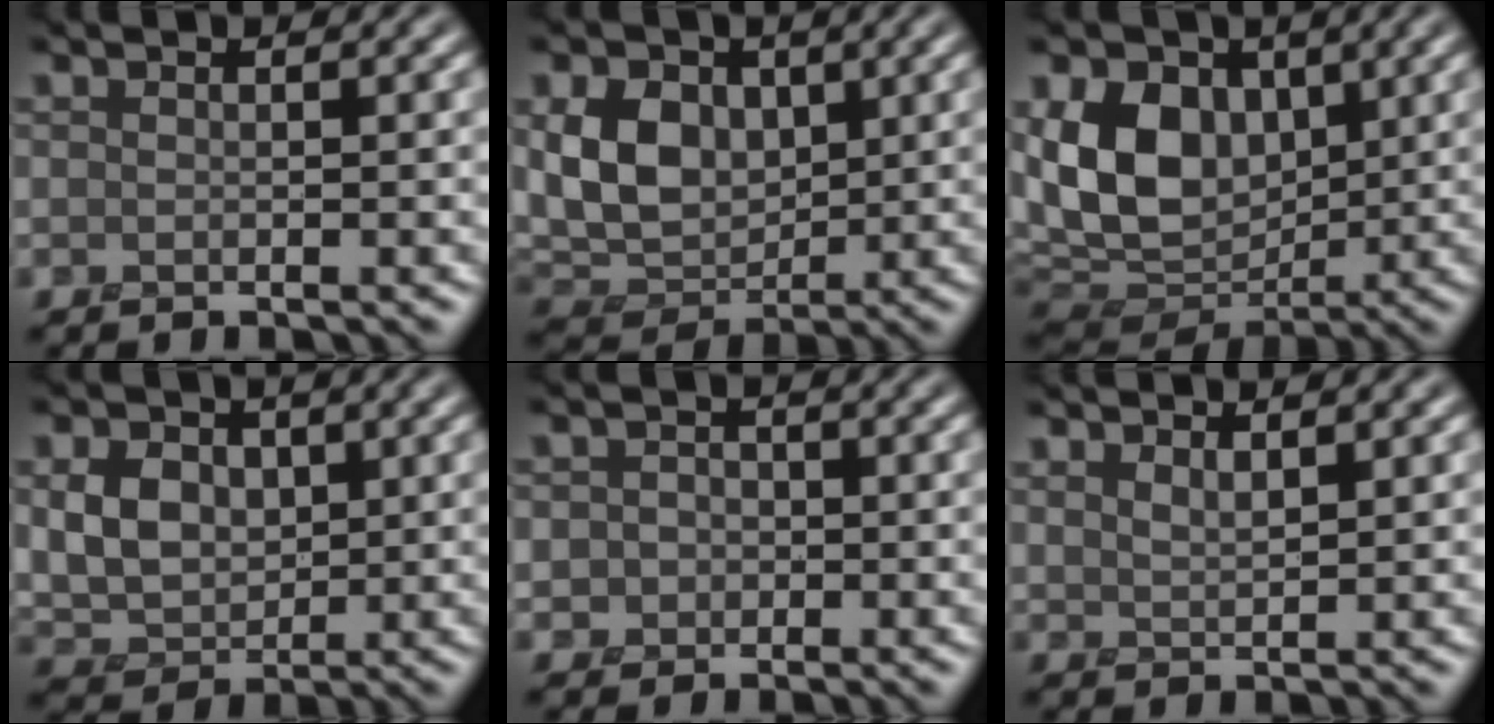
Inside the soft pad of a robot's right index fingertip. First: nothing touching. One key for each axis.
{"total": 6.0, "fx": 1.1, "fy": 4.6, "fz": 3.7, "tx": -0.079, "ty": -0.006, "tz": 0.018}
{"total": 10.9, "fx": 2.0, "fy": 7.7, "fz": 7.4, "tx": -0.157, "ty": 0.003, "tz": 0.026}
{"total": 4.5, "fx": 0.8, "fy": 3.6, "fz": 2.6, "tx": -0.057, "ty": -0.003, "tz": 0.013}
{"total": 2.0, "fx": -0.4, "fy": 2.0, "fz": 0.4, "tx": 0.011, "ty": -0.003, "tz": -0.012}
{"total": 1.7, "fx": 1.6, "fy": 0.3, "fz": 0.6, "tx": -0.018, "ty": -0.002, "tz": 0.034}